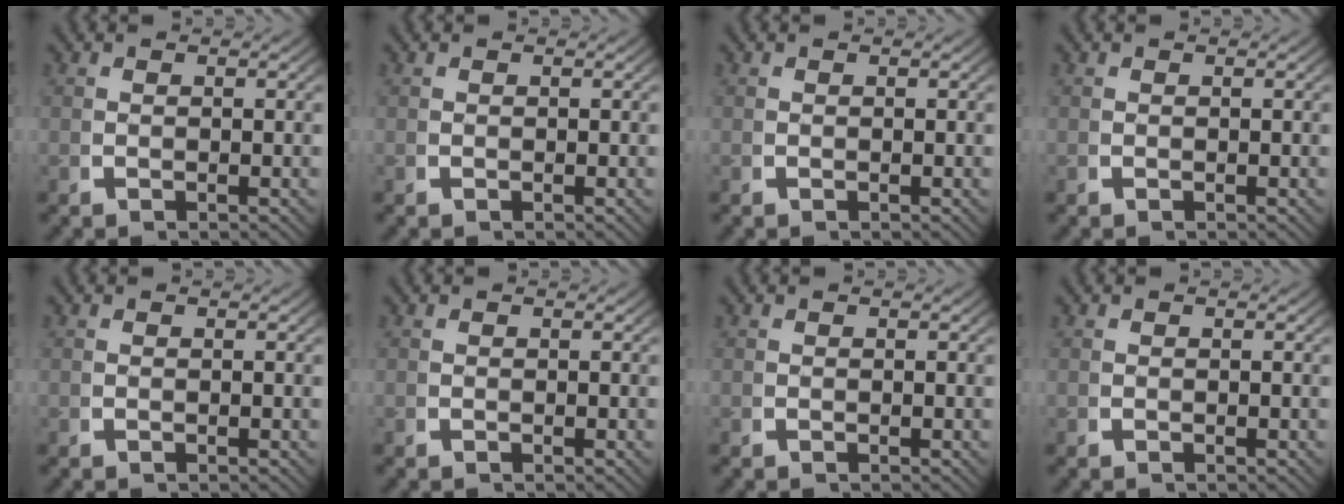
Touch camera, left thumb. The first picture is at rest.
{"total": 0.0}
{"total": 0.0}
{"total": 0.0}
{"total": 0.0}
{"total": 0.0}
{"total": 0.0}
{"total": 0.0}